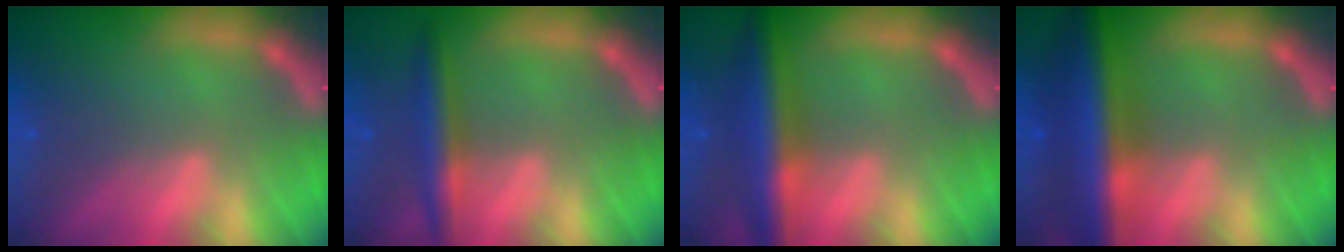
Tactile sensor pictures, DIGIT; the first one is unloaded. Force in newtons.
{"total": 4.0}
{"total": 7.0}
{"total": 10.0}